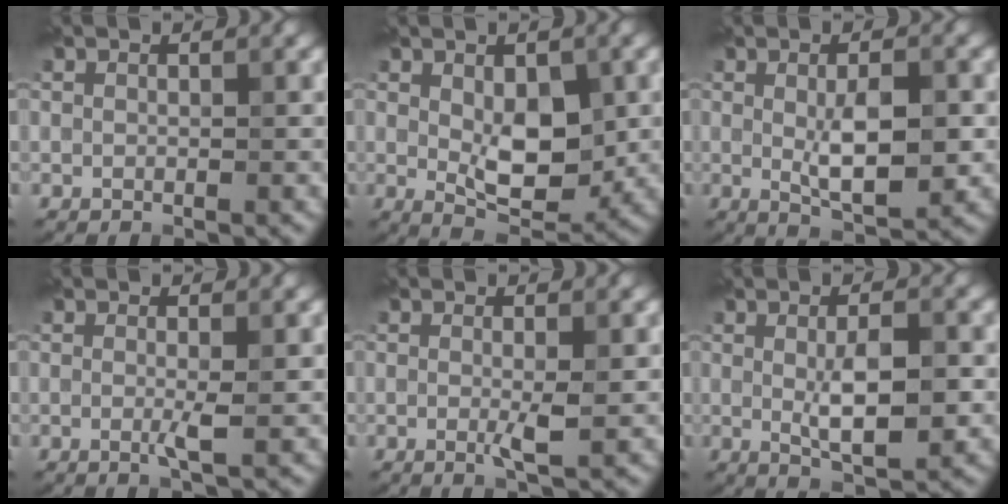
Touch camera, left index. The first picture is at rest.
{"total": 6.1, "force": [0.3, 3.5, 5.1], "torque": [-0.087, -0.012, 0.012]}
{"total": 5.3, "force": [-0.1, 1.9, 4.9], "torque": [-0.087, -0.007, 0.001]}
{"total": 1.3, "force": [-0.3, -0.1, 1.2], "torque": [-0.026, -0.007, -0.007]}
{"total": 1.6, "force": [-0.3, 0.0, 1.6], "torque": [-0.030, -0.008, -0.007]}
{"total": 4.8, "force": [-0.3, 1.7, 4.5], "torque": [-0.082, -0.005, -0.002]}